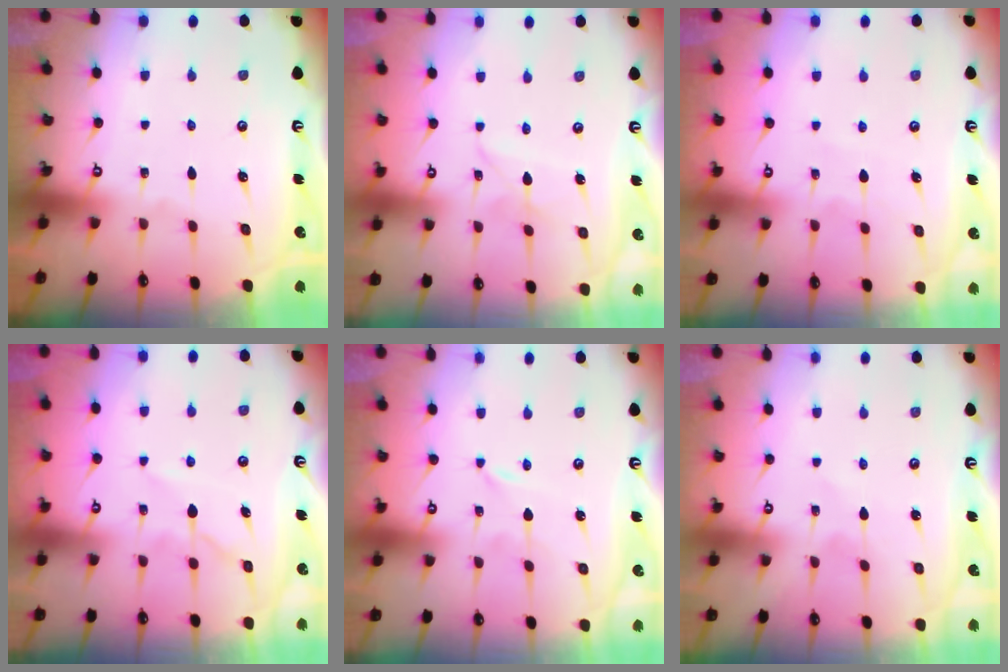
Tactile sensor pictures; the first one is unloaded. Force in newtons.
{"total": 3.8, "press": 3.8, "slide": 0.3}
{"total": 4.2, "press": 4.2, "slide": 0.6}
{"total": 7.4, "press": 7.4, "slide": 0.2}
{"total": 0.0}
{"total": 1.2, "press": 1.1, "slide": 0.2}